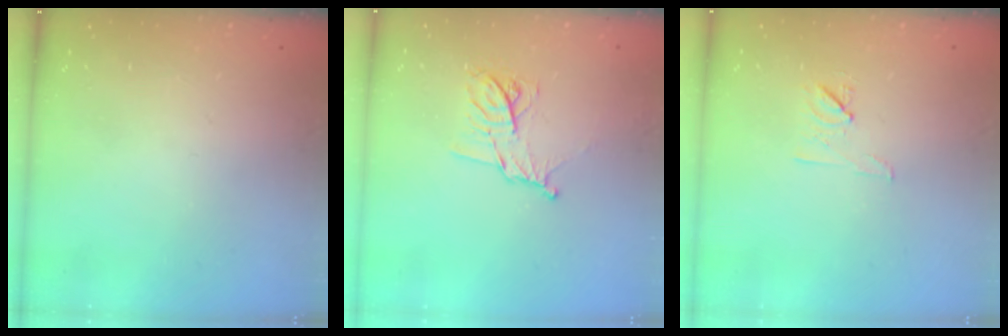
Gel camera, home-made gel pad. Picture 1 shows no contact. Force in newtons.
{"total": 10.3, "press": 10.3, "slide": 0.3}
{"total": 7.3, "press": 7.2, "slide": 1.3}